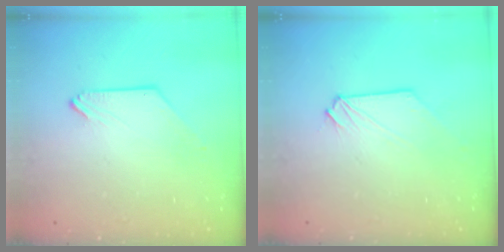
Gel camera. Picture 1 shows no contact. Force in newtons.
{"total": 0.0}